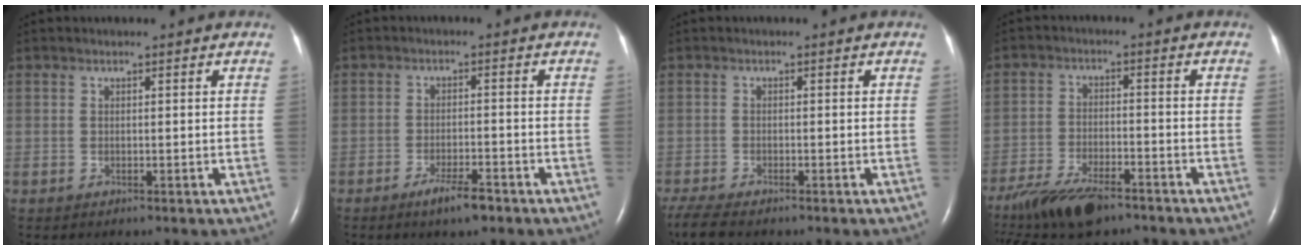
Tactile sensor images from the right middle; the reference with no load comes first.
{"total": 4.3, "force": [-3.1, 0.7, 3.0], "torque": [-0.058, -0.004, -0.052]}
{"total": 5.1, "force": [-4.3, 0.9, 2.7], "torque": [-0.059, -0.017, -0.075]}
{"total": 12.4, "force": [-9.6, 3.6, 7.0], "torque": [-0.134, -0.021, -0.166]}